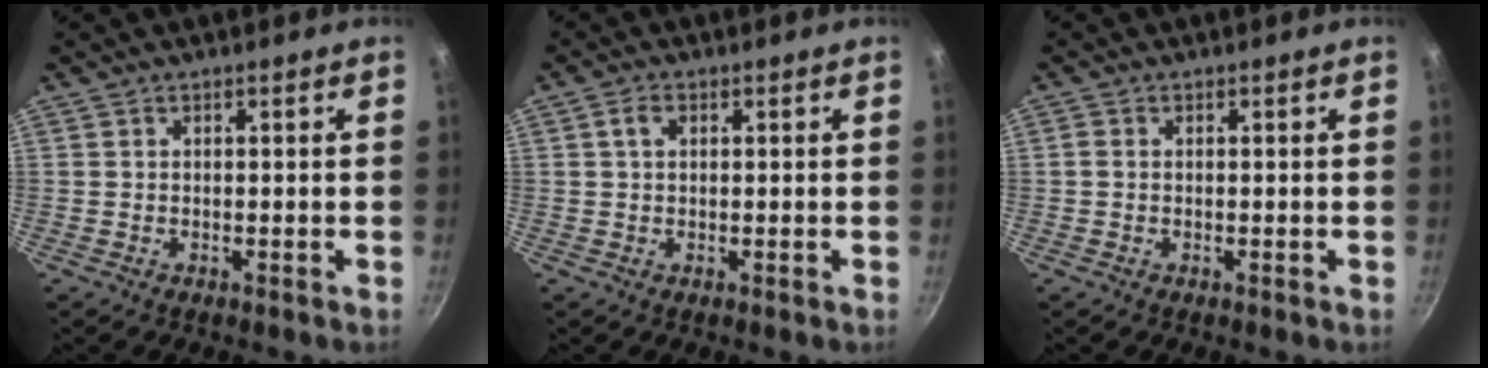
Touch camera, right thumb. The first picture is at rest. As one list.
[{"total": 2.2, "force": [0.6, 1.5, 1.5], "torque": [-0.022, 0.004, 0.010]}, {"total": 0.9, "force": [0.0, 0.7, 0.5], "torque": [-0.010, 0.004, -0.003]}]